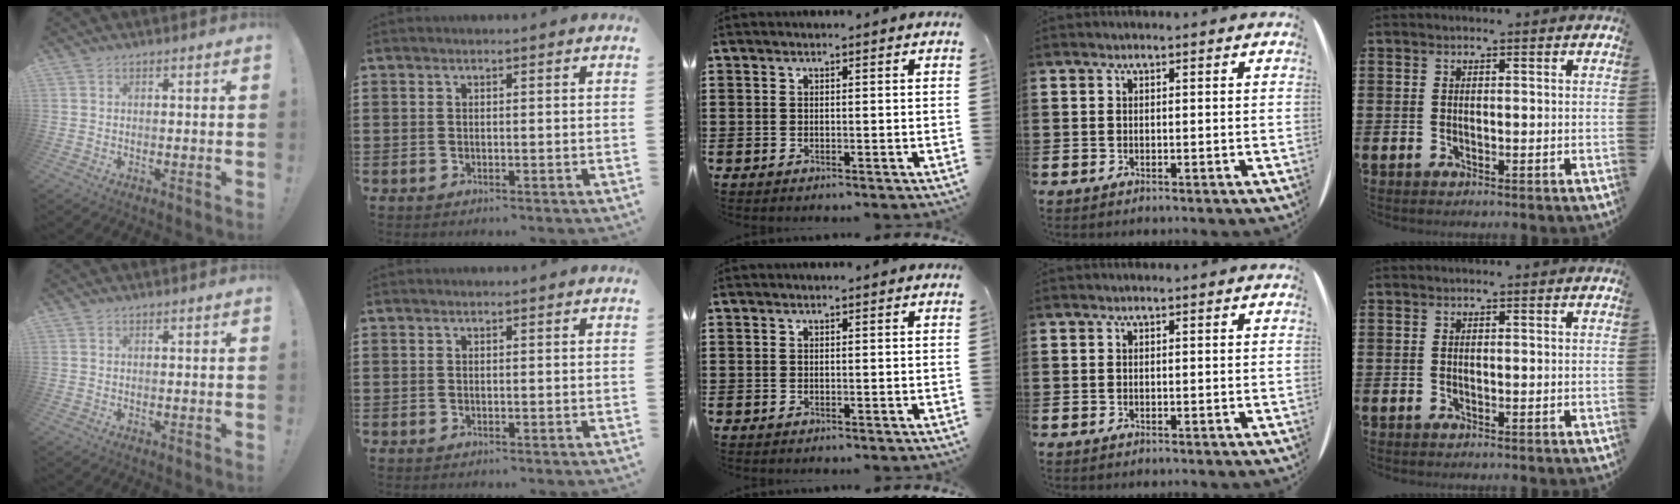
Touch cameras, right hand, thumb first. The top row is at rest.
{}